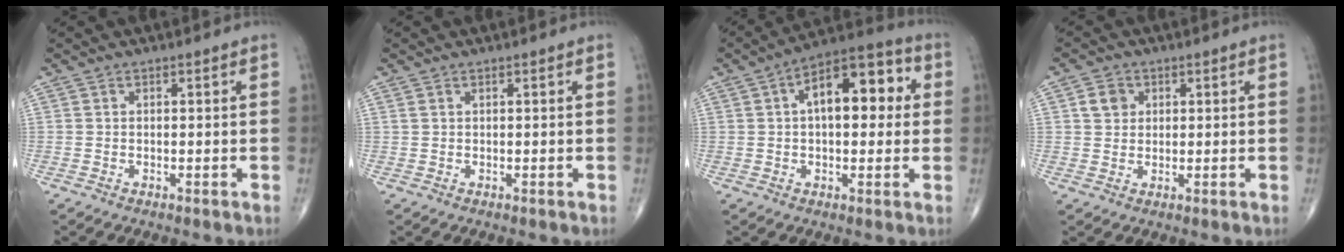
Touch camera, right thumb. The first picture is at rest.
{"total": 0.6, "force": [0.4, 0.2, 0.3], "torque": [-0.010, 0.008, 0.013]}
{"total": 14.4, "force": [2.9, 7.3, 12.1], "torque": [-0.151, 0.030, 0.036]}
{"total": 3.6, "force": [1.2, 3.1, 1.5], "torque": [-0.010, -0.002, 0.019]}